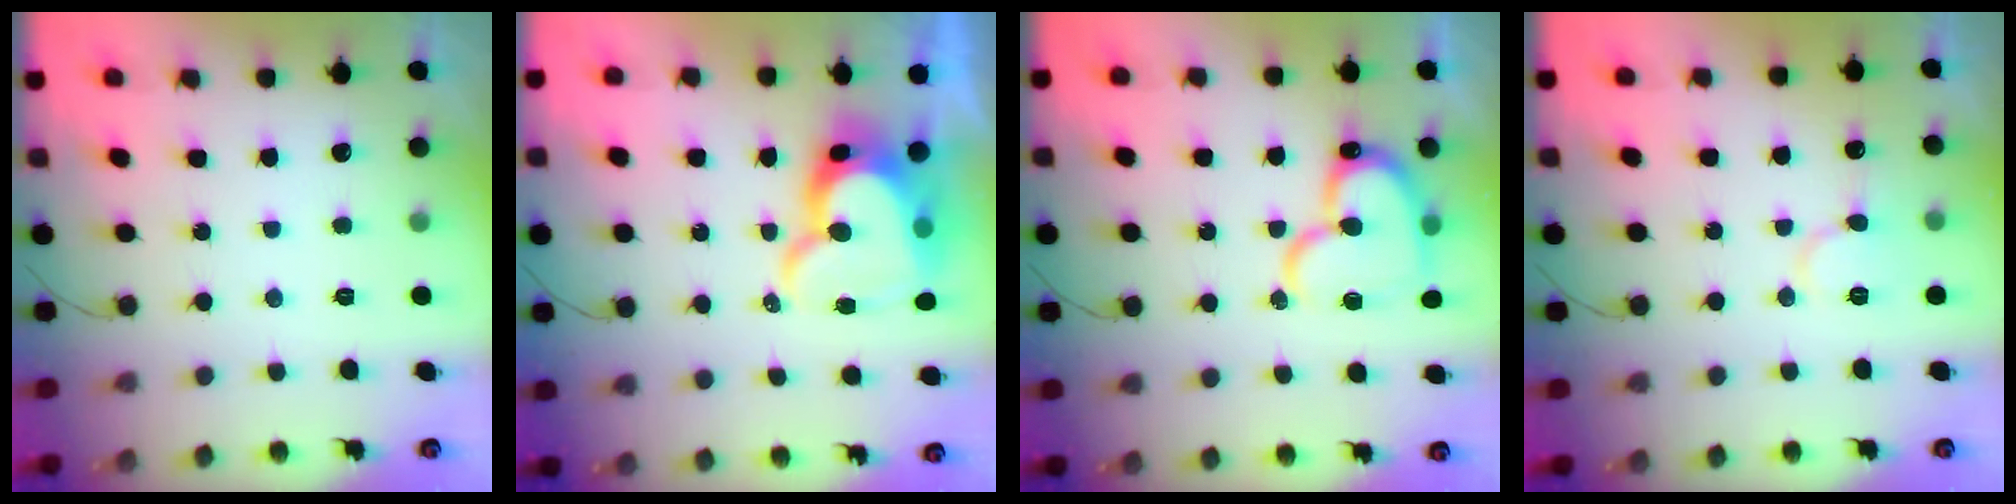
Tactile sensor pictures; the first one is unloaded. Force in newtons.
{"total": 16.1, "press": 16.0, "slide": 1.4}
{"total": 17.2, "press": 17.1, "slide": 1.7}
{"total": 8.5, "press": 8.3, "slide": 1.9}